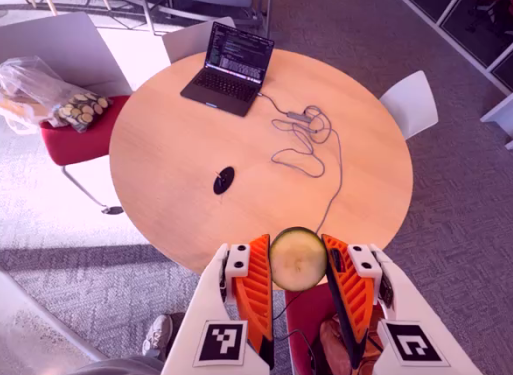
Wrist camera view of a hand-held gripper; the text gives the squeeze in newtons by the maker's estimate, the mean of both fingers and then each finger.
{"total": 10.5, "left": 10.9, "right": 10.1}